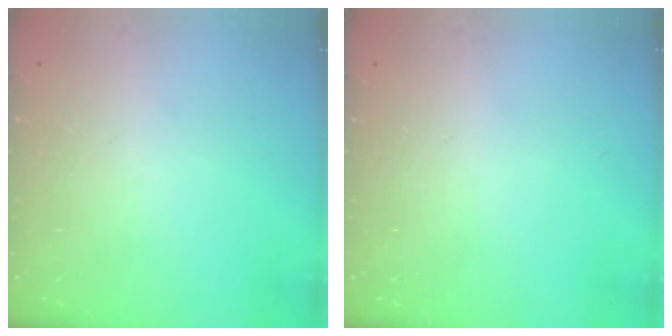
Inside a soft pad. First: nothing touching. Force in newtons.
{"total": 0.0}